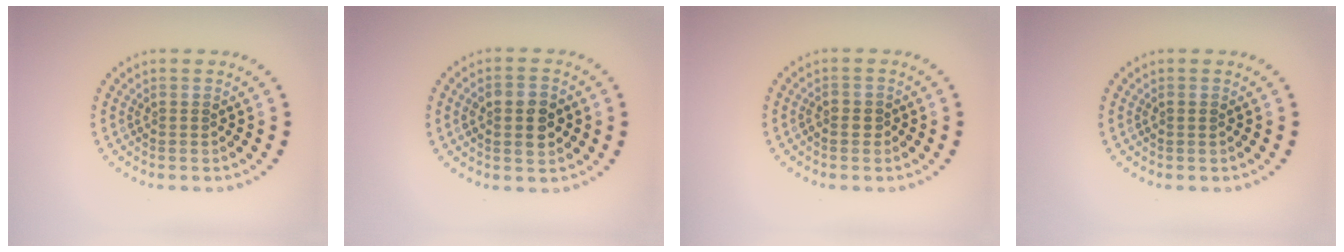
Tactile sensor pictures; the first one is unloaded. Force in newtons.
{"total": 3.7, "press": 3.7, "slide": 0.3}
{"total": 1.0, "press": 0.9, "slide": 0.4}
{"total": 0.7, "press": 0.7, "slide": 0.0}